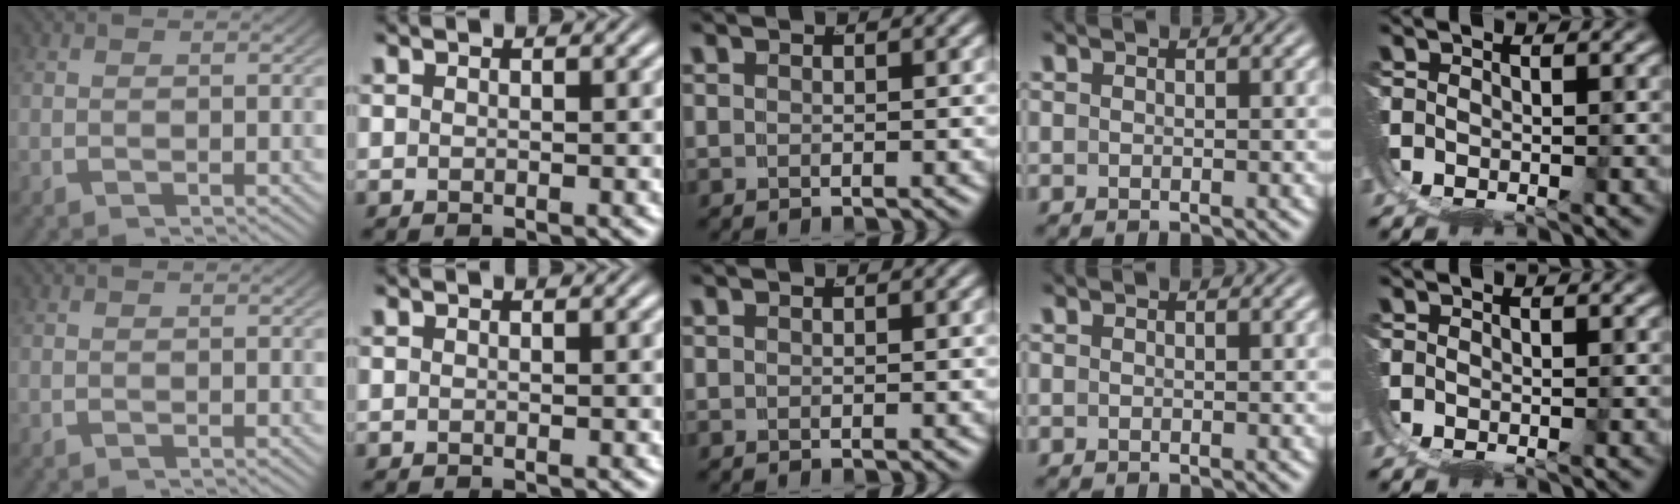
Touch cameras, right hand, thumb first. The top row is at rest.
{}